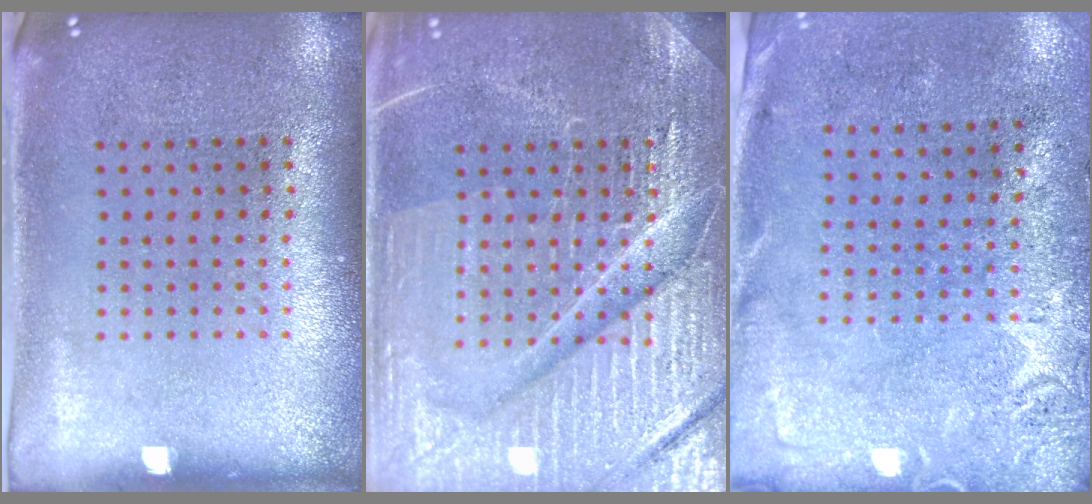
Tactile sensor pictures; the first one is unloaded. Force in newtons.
{"total": 7.3, "press": 7.3, "slide": 0.9}
{"total": 2.8, "press": 2.2, "slide": 1.7}